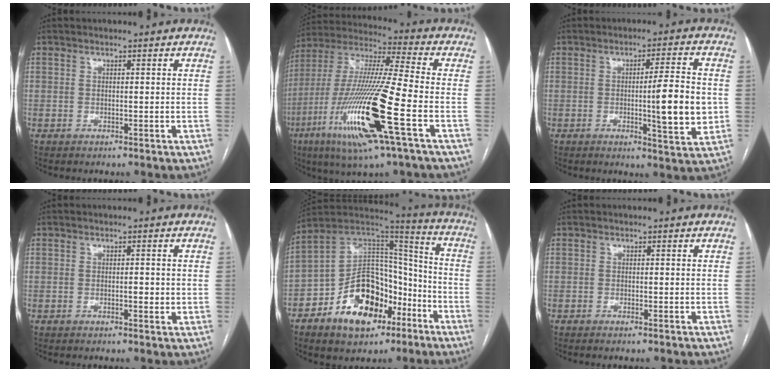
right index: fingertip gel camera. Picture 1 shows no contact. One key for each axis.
{"total": 21.9, "fx": -7.8, "fy": 1.2, "fz": 20.5, "tx": -0.435, "ty": -0.033, "tz": -0.150}
{"total": 9.5, "fx": -0.8, "fy": 0.7, "fz": 9.5, "tx": -0.129, "ty": -0.006, "tz": -0.014}
{"total": 1.8, "fx": 0.0, "fy": 0.5, "fz": 1.7, "tx": -0.028, "ty": -0.001, "tz": 0.000}
{"total": 18.2, "fx": -8.6, "fy": 10.6, "fz": 12.0, "tx": -0.207, "ty": 0.033, "tz": -0.137}
{"total": 0.6, "fx": -0.5, "fy": 0.0, "fz": 0.4, "tx": -0.007, "ty": -0.001, "tz": -0.008}